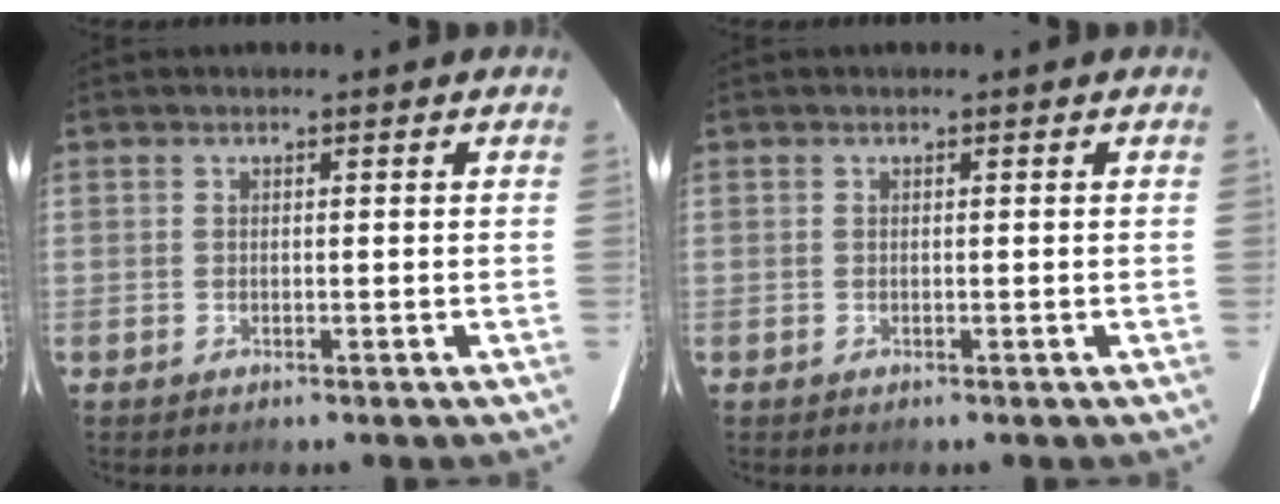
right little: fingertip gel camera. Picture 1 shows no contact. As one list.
[{"total": 0.0}]